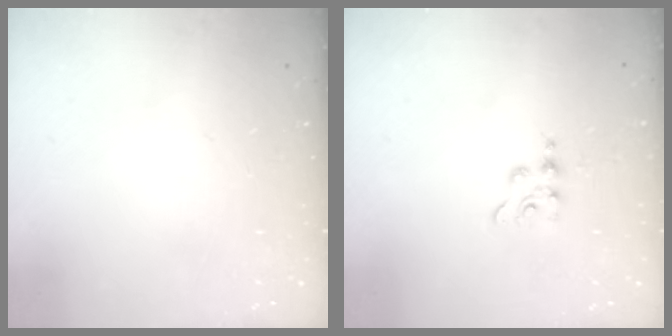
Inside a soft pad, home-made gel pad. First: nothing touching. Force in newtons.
{"total": 3.9, "press": 3.9, "slide": 0.4}